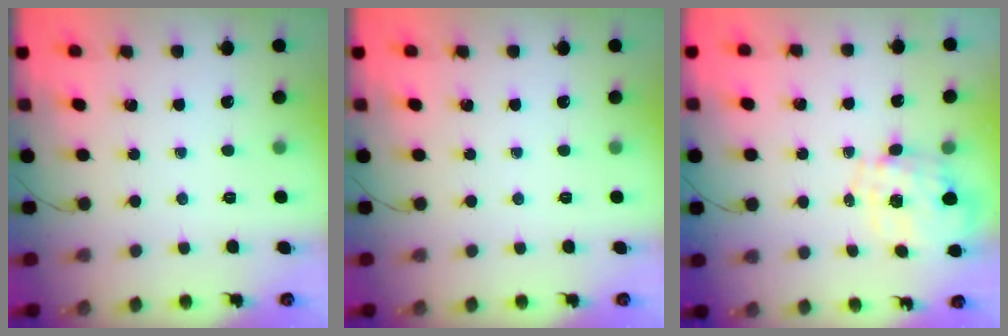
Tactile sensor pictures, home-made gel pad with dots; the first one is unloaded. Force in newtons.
{"total": 0.0}
{"total": 1.3, "press": 1.2, "slide": 0.4}